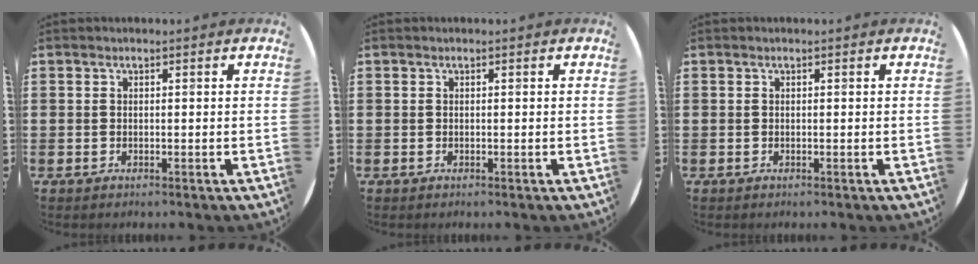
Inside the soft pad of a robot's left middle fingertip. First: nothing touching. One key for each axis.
{"total": 0.0}
{"total": 0.0}